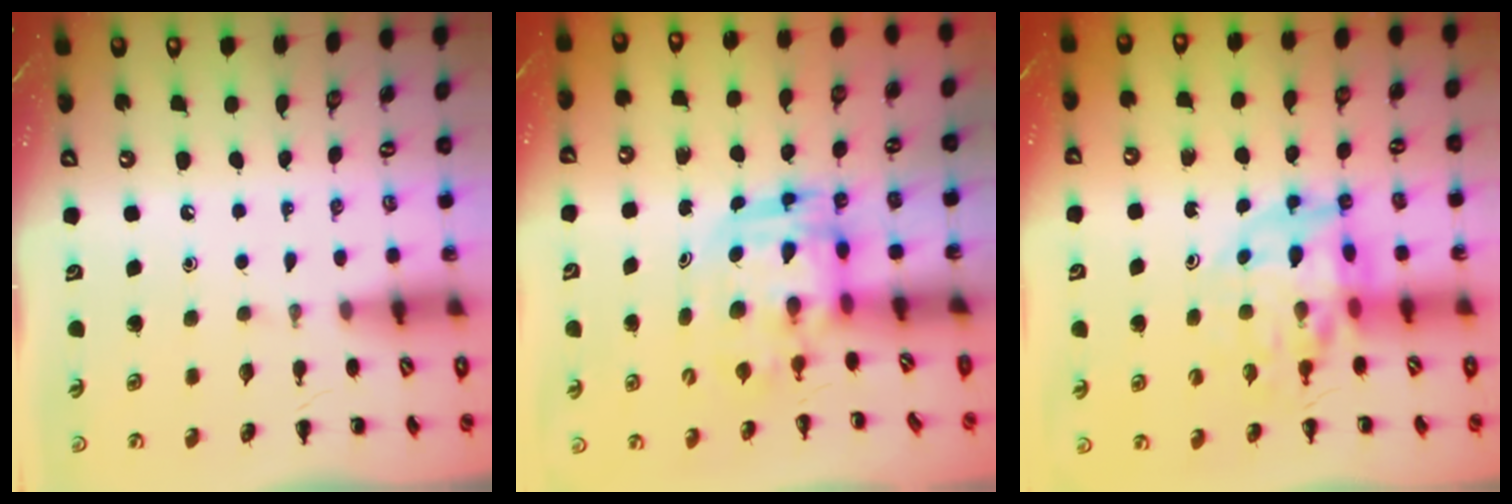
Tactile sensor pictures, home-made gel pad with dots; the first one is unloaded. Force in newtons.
{"total": 3.6, "press": 3.5, "slide": 0.7}
{"total": 11.4, "press": 10.8, "slide": 3.5}